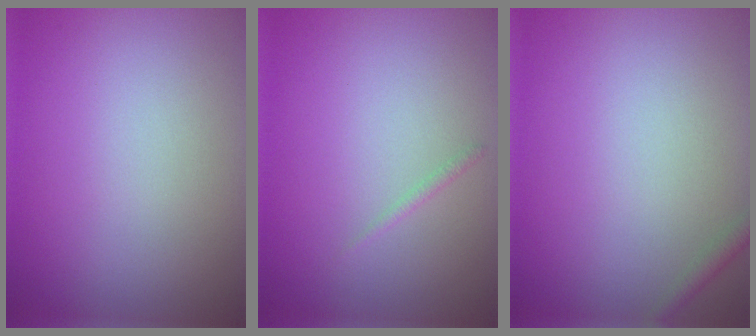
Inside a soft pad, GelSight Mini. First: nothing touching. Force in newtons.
{"total": 0.5, "press": 0.5, "slide": 0.0}
{"total": 1.0, "press": 1.0, "slide": 0.0}